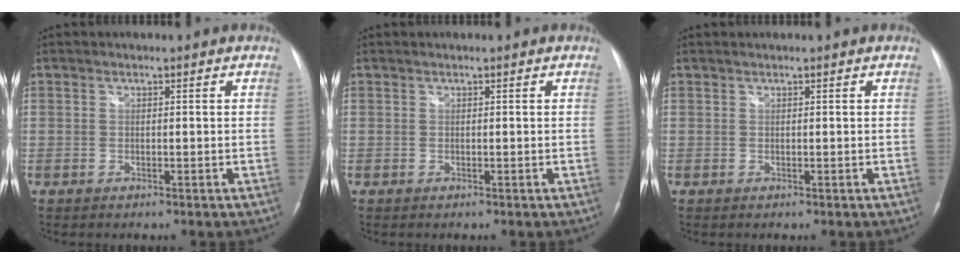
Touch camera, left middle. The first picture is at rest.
{"total": 0.0}
{"total": 0.6, "force": [0.6, -0.1, 0.1], "torque": [-0.004, 0.010, 0.014]}